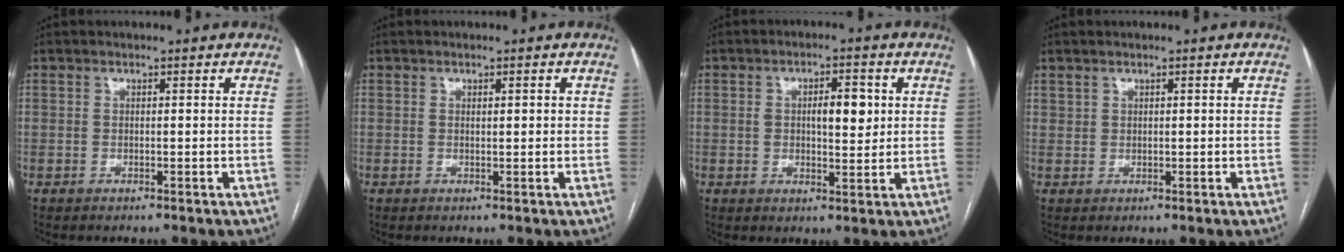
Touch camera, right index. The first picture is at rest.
{"total": 1.2, "force": [0.3, 0.3, 1.1], "torque": [-0.016, 0.003, 0.004]}
{"total": 5.6, "force": [1.1, 2.2, 5.0], "torque": [-0.081, 0.007, 0.021]}
{"total": 0.9, "force": [0.8, 0.5, 0.0], "torque": [0.001, 0.000, 0.016]}